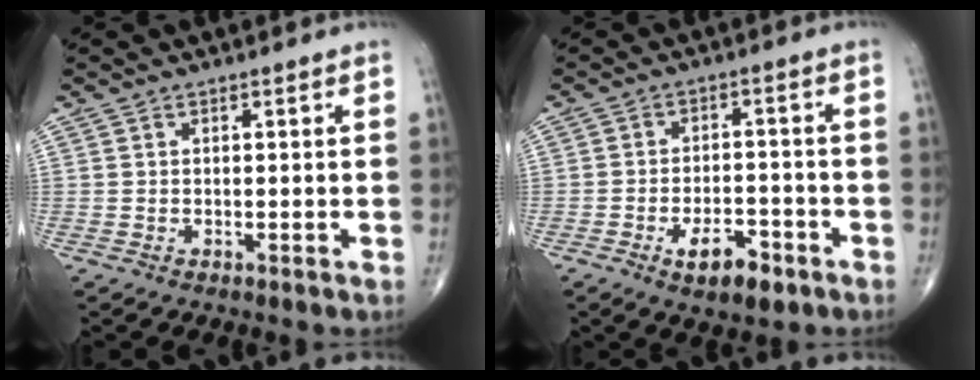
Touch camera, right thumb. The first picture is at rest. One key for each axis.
{"total": 7.6, "fx": -4.0, "fy": 3.4, "fz": 5.4, "tx": -0.077, "ty": 0.023, "tz": -0.060}